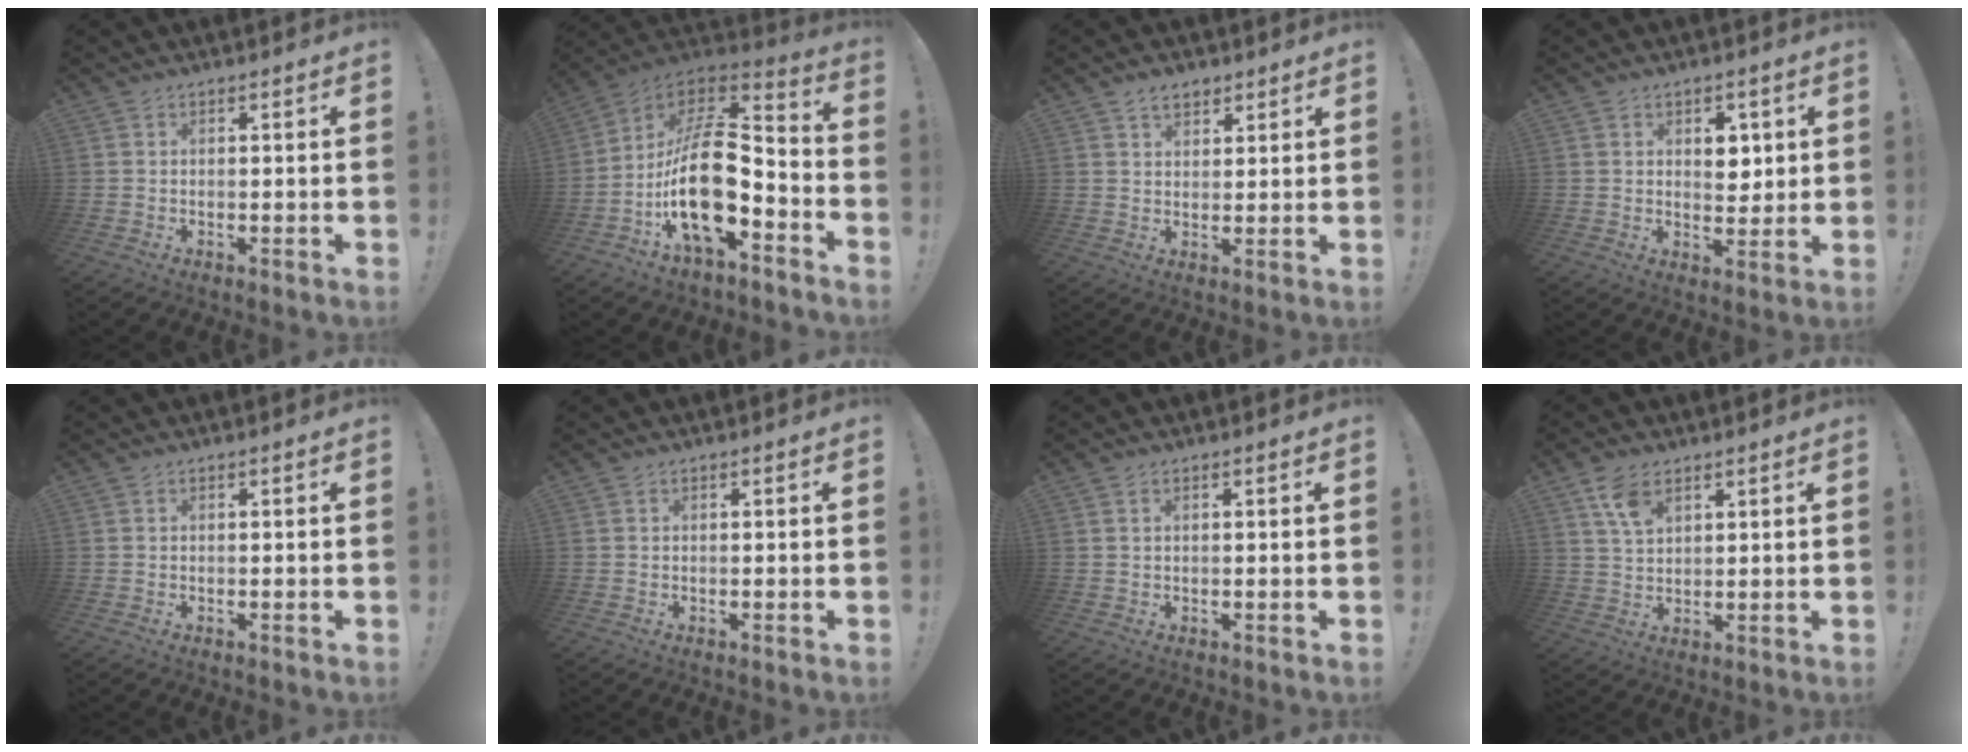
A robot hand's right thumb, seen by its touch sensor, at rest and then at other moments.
{"total": 21.4, "force": [-4.4, 10.0, 18.3], "torque": [-0.351, 0.023, -0.069]}
{"total": 4.3, "force": [2.8, 2.7, 1.8], "torque": [-0.029, -0.008, 0.051]}
{"total": 5.7, "force": [1.9, 4.4, 3.1], "torque": [-0.024, -0.006, 0.027]}
{"total": 0.0}
{"total": 0.0}
{"total": 0.7, "force": [0.4, 0.3, 0.5], "torque": [-0.010, 0.001, 0.007]}
{"total": 6.7, "force": [4.0, 3.5, 4.2], "torque": [-0.082, -0.011, 0.077]}